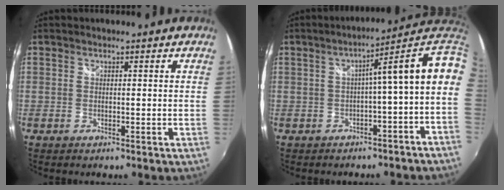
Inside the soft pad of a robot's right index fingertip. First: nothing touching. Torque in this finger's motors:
{"motor_torque": [1.56, -0.41, 0.67, 0.13]}